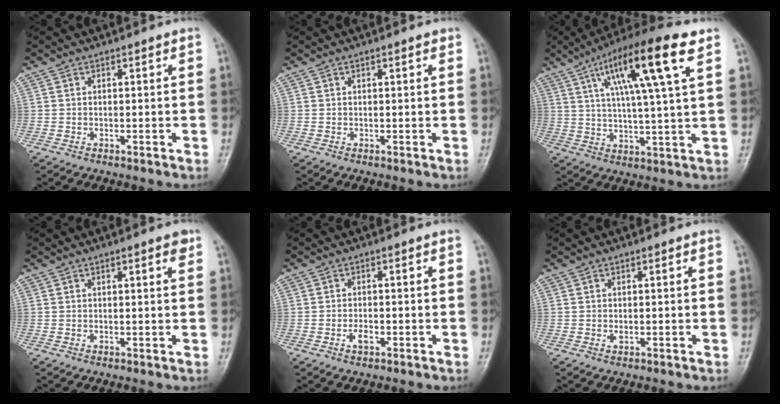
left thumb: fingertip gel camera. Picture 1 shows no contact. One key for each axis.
{"total": 0.8, "fx": 0.4, "fy": 0.2, "fz": 0.7, "tx": -0.010, "ty": 0.000, "tz": 0.005}
{"total": 17.2, "fx": 7.6, "fy": 2.7, "fz": 15.2, "tx": -0.257, "ty": -0.006, "tz": 0.124}
{"total": 2.2, "fx": 1.2, "fy": 0.5, "fz": 1.8, "tx": -0.021, "ty": -0.004, "tz": 0.015}
{"total": 2.0, "fx": -0.9, "fy": 1.1, "fz": 1.5, "tx": -0.024, "ty": 0.003, "tz": -0.017}
{"total": 0.9, "fx": 0.1, "fy": 0.6, "fz": 0.7, "tx": -0.008, "ty": 0.000, "tz": 0.002}